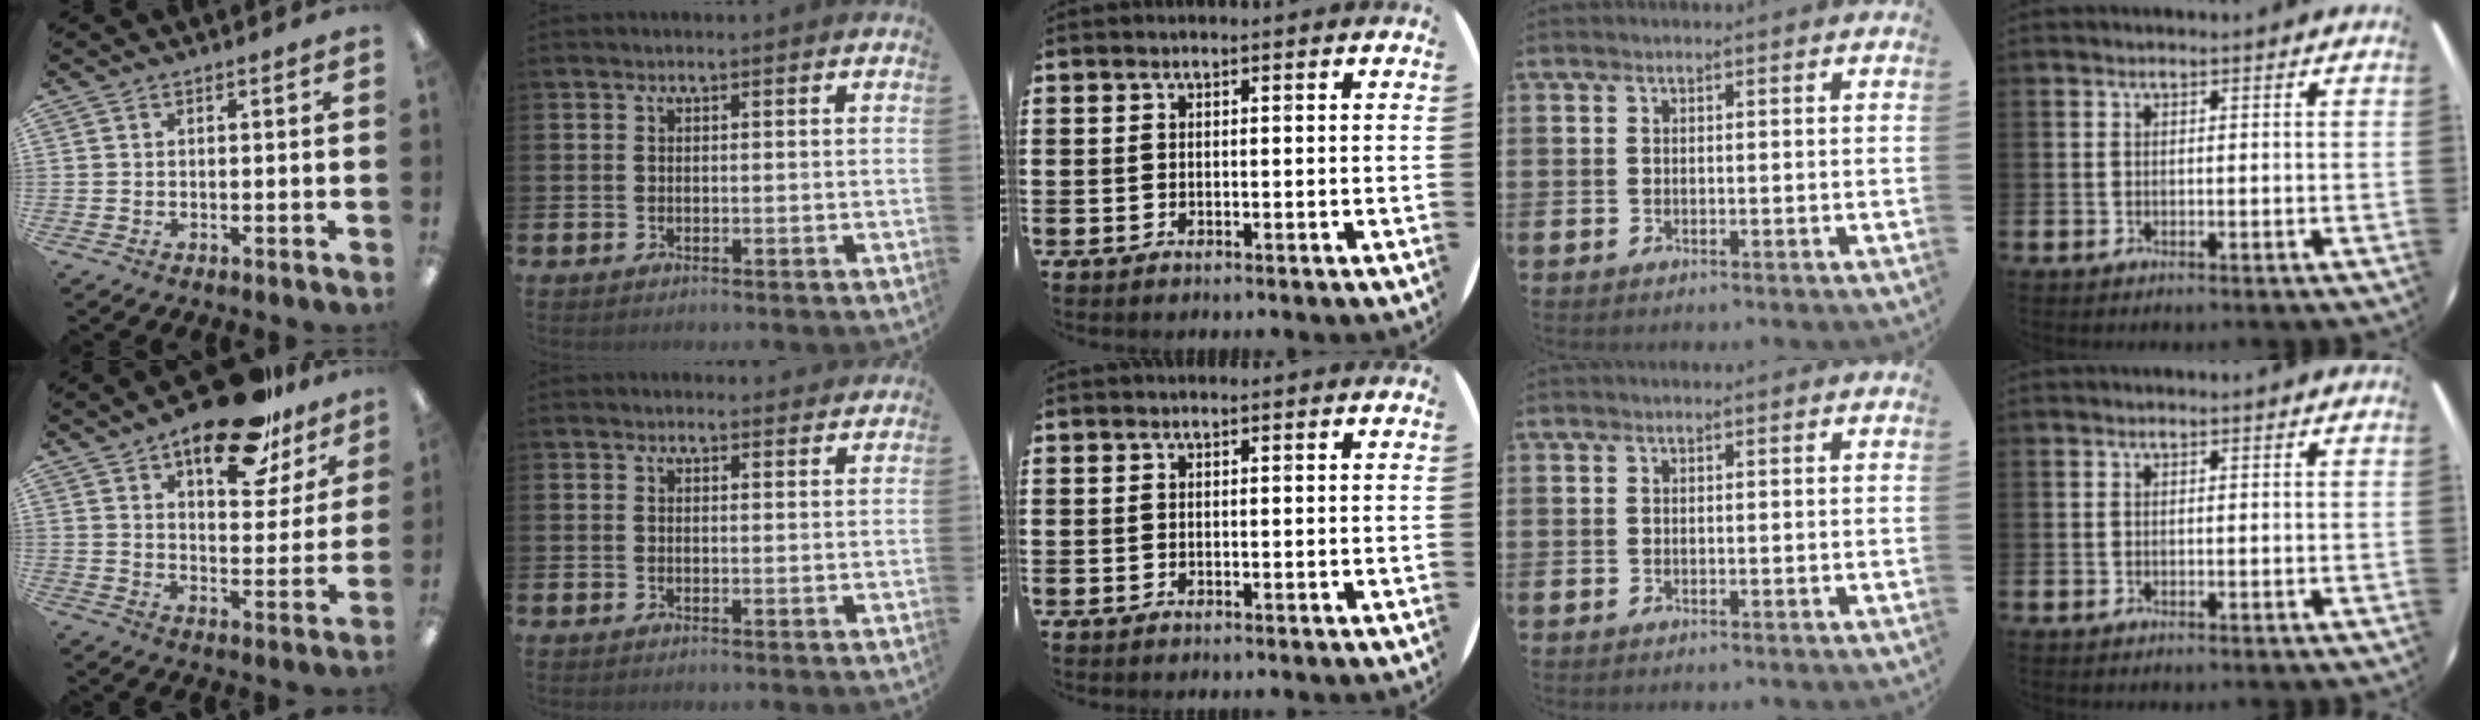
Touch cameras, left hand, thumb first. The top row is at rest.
{"thumb": {"total": 18.4, "force": [12.8, 8.0, 10.5], "torque": [-0.136, -0.071, 0.210]}, "index": {"total": 1.3, "force": [1.3, 0.3, 0.1], "torque": [0.007, -0.003, 0.021]}}